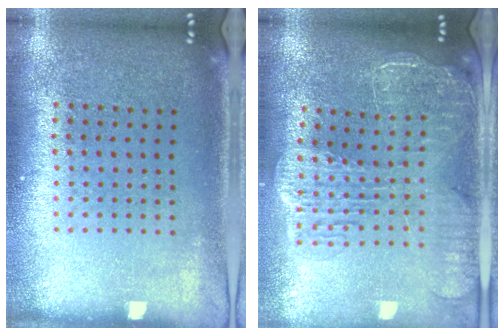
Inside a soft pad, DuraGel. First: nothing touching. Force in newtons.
{"total": 2.7, "press": 2.3, "slide": 1.4}